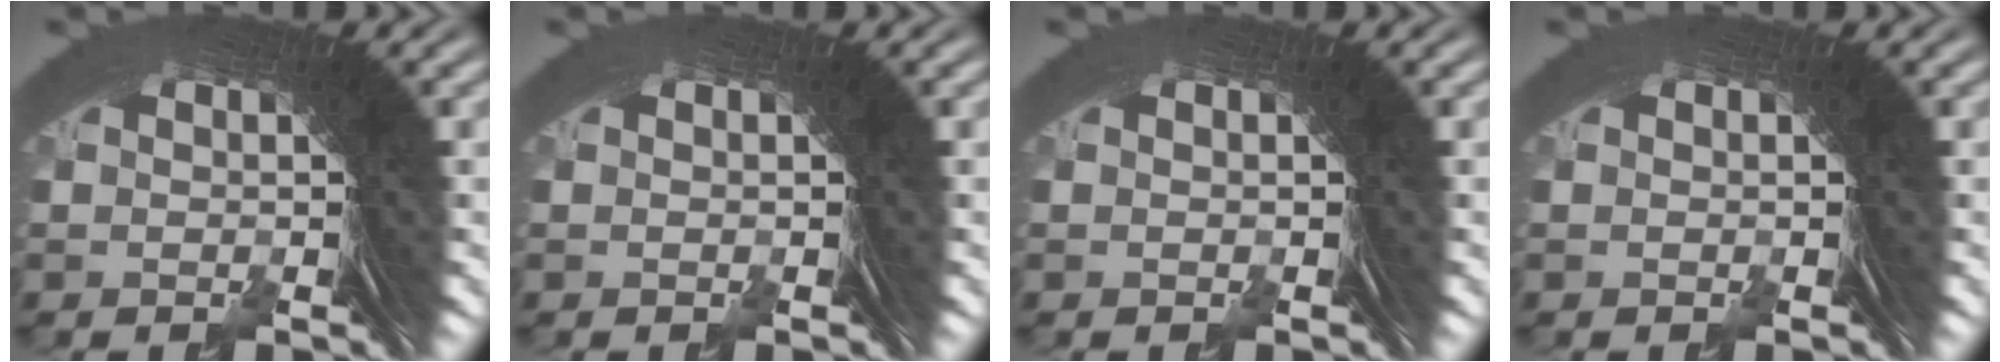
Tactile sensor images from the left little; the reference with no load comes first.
{"total": 0.0}
{"total": 0.0}
{"total": 0.0}